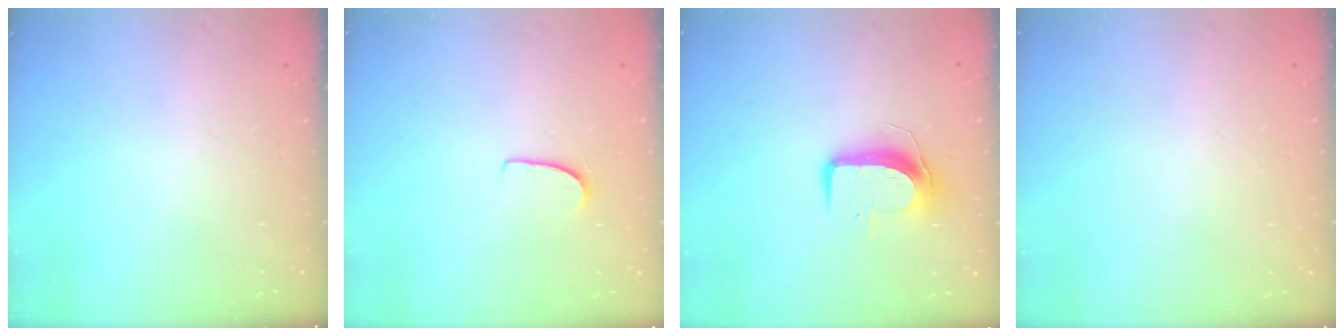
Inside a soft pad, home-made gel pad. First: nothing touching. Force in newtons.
{"total": 5.7, "press": 5.7, "slide": 0.3}
{"total": 9.0, "press": 9.0, "slide": 0.6}
{"total": 0.0}